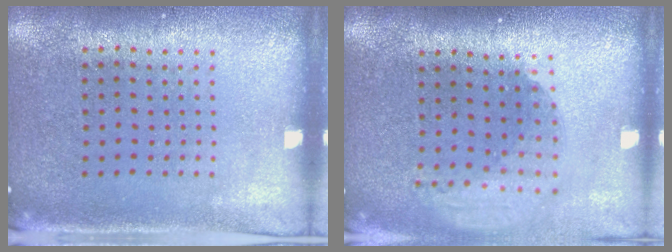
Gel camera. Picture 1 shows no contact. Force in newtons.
{"total": 1.9, "press": 1.5, "slide": 1.2}